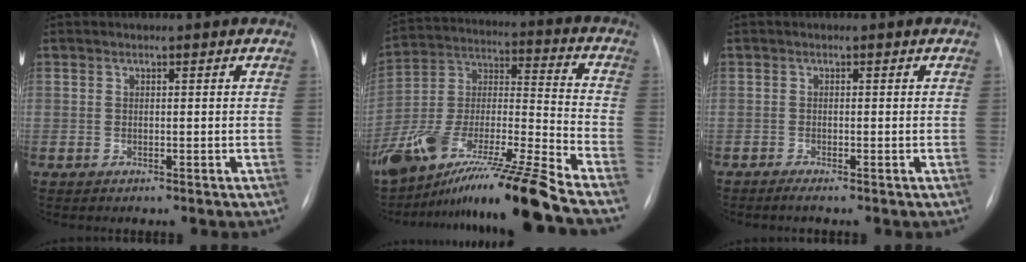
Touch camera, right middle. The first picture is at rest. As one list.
[{"total": 23.0, "force": [-18.1, -0.6, 14.1], "torque": [-0.265, -0.026, -0.329]}, {"total": 0.8, "force": [-0.7, -0.2, 0.4], "torque": [-0.011, -0.003, -0.014]}]